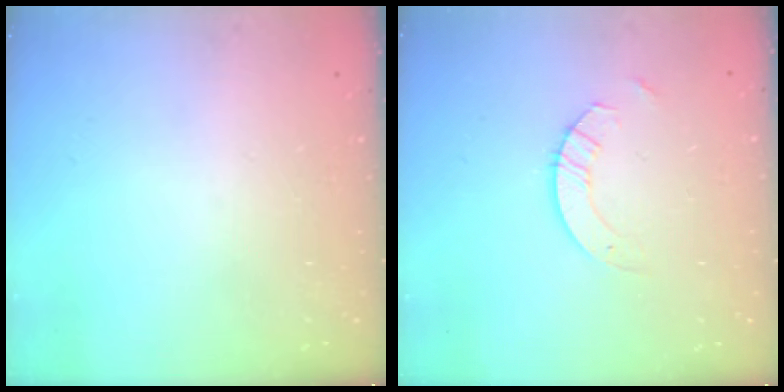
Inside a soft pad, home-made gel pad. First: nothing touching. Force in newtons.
{"total": 4.0, "press": 4.0, "slide": 0.4}